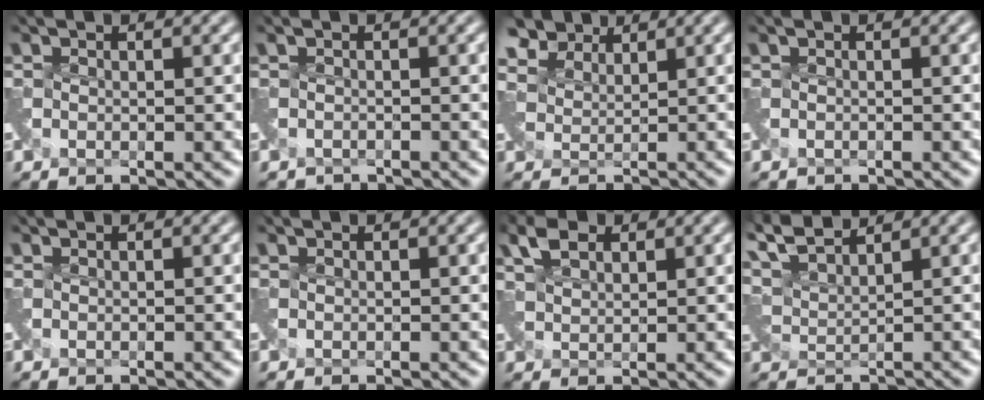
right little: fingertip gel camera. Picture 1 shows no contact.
{"total": 1.5, "force": [-1.5, 0.4, -0.1], "torque": [0.004, -0.014, -0.032]}
{"total": 4.8, "force": [4.4, 2.0, 0.4], "torque": [-0.010, 0.007, 0.062]}
{"total": 0.6, "force": [-0.5, 0.2, -0.2], "torque": [0.002, -0.009, -0.015]}
{"total": 0.0}
{"total": 0.0}
{"total": 3.0, "force": [2.3, 1.4, 1.3], "torque": [-0.033, 0.011, 0.048]}
{"total": 4.9, "force": [4.7, 0.3, 1.1], "torque": [-0.028, 0.012, 0.090]}